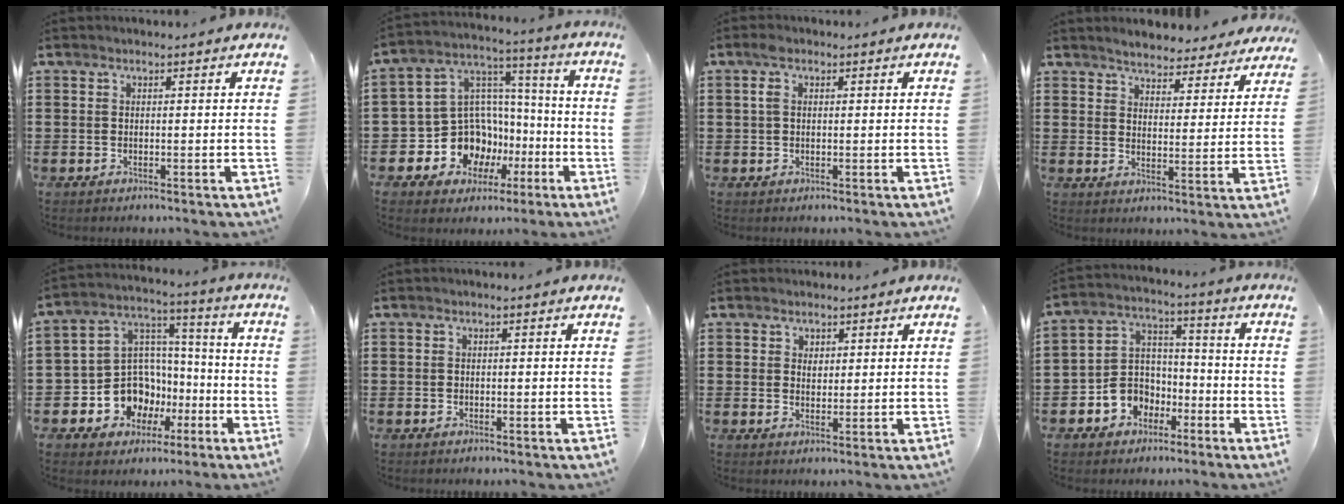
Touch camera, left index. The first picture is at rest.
{"total": 12.0, "force": [-4.1, 10.5, 4.3], "torque": [-0.130, -0.001, -0.062]}
{"total": 2.2, "force": [0.6, 1.1, 1.8], "torque": [-0.041, 0.008, 0.009]}
{"total": 4.1, "force": [4.1, 0.2, 0.3], "torque": [-0.027, -0.022, 0.072]}
{"total": 11.2, "force": [-4.5, 9.6, 3.7], "torque": [-0.117, 0.008, -0.076]}
{"total": 0.0}
{"total": 1.9, "force": [1.5, 1.2, 0.2], "torque": [-0.001, 0.002, 0.026]}
{"total": 6.7, "force": [-3.3, 5.8, 0.8], "torque": [-0.042, 0.013, -0.065]}